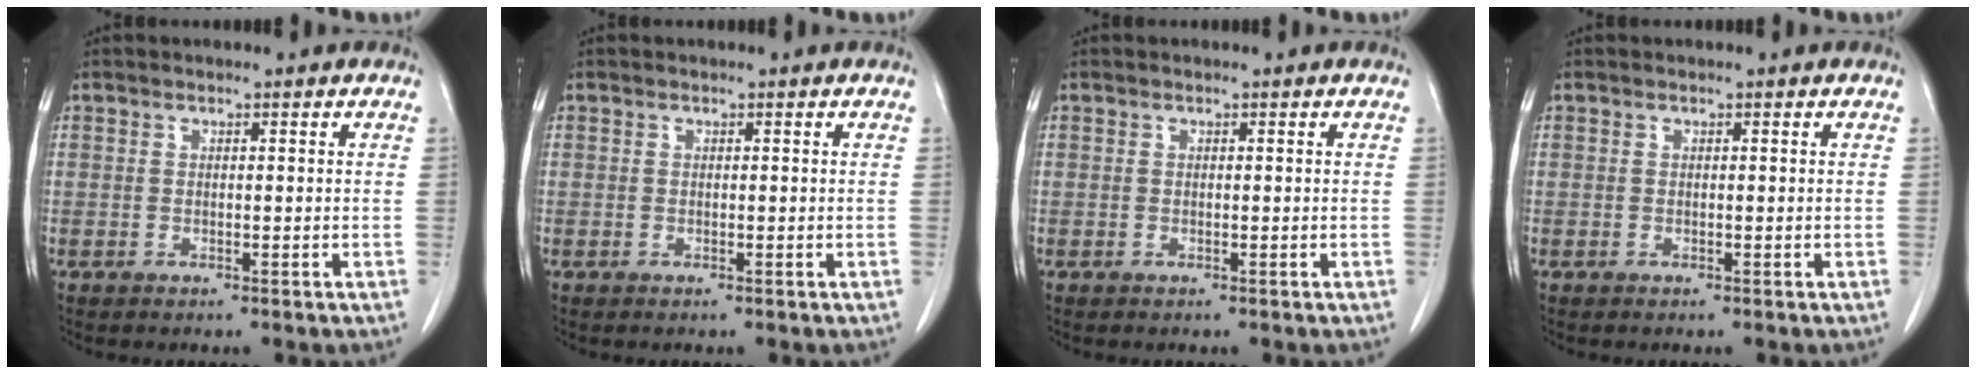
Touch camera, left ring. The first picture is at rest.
{"total": 0.0}
{"total": 0.0}
{"total": 0.0}